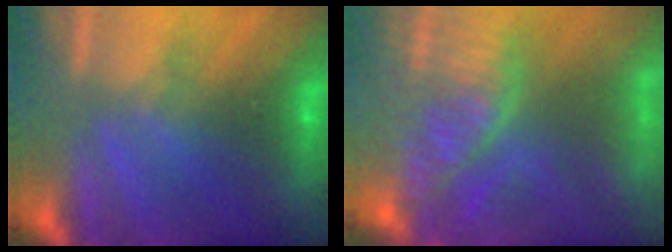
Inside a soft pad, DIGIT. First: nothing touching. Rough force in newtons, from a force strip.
{"total": 7.4}